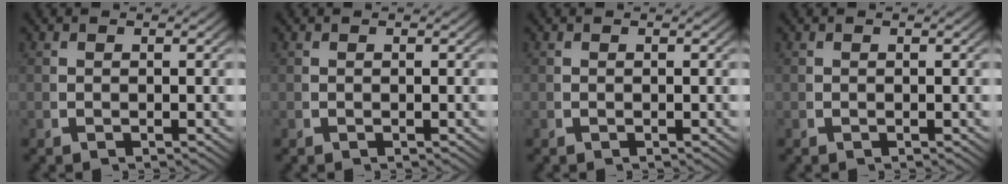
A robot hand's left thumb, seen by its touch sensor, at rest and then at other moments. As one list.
[{"total": 0.0}, {"total": 0.0}, {"total": 0.0}]